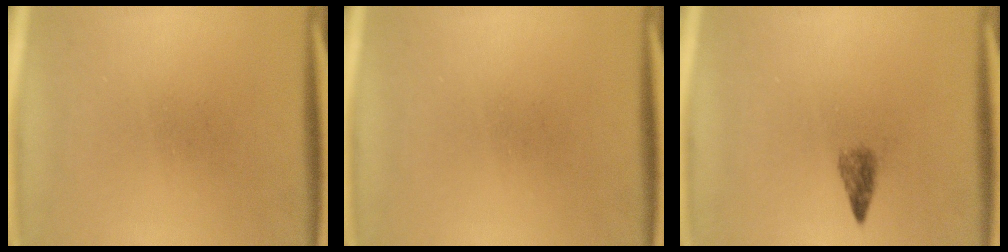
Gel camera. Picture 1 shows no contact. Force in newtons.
{"total": 0.0}
{"total": 1.8}